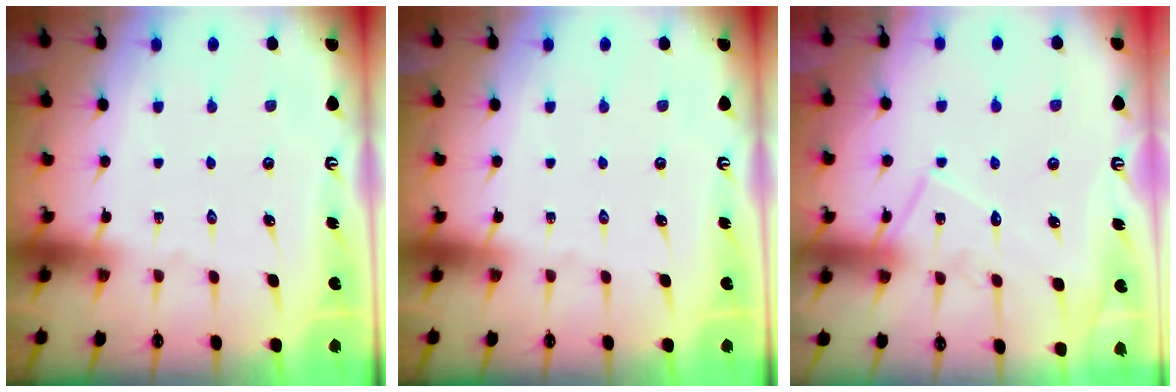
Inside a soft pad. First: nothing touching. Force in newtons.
{"total": 0.0}
{"total": 9.9, "press": 9.9, "slide": 0.2}